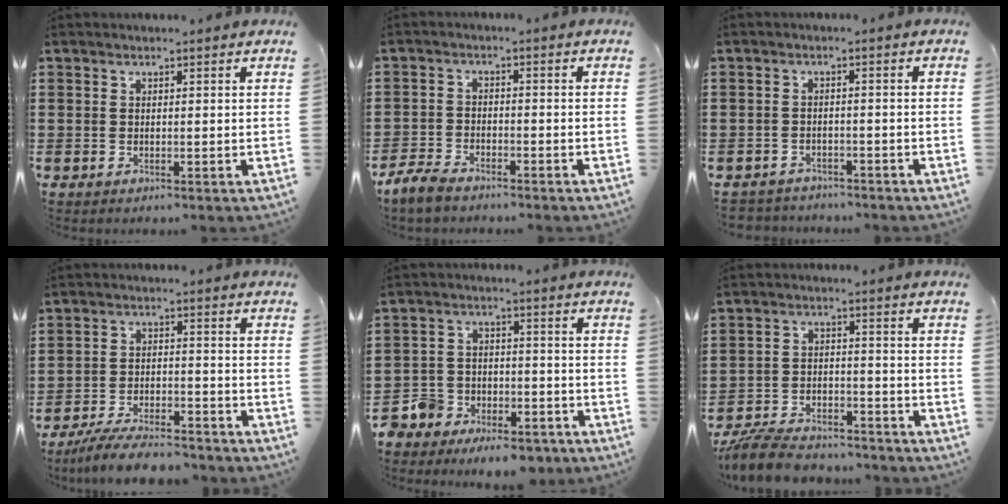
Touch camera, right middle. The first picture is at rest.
{"total": 3.4, "force": [-3.2, 0.9, 1.0], "torque": [-0.040, 0.000, -0.071]}
{"total": 2.3, "force": [-2.2, 0.4, -0.4], "torque": [-0.001, -0.001, -0.050]}
{"total": 6.7, "force": [-6.2, 0.6, 2.4], "torque": [-0.043, 0.004, -0.117]}
{"total": 6.6, "force": [-6.2, 2.2, 0.5], "torque": [-0.029, 0.018, -0.131]}
{"total": 7.1, "force": [-6.7, 1.2, 1.9], "torque": [-0.040, 0.013, -0.130]}